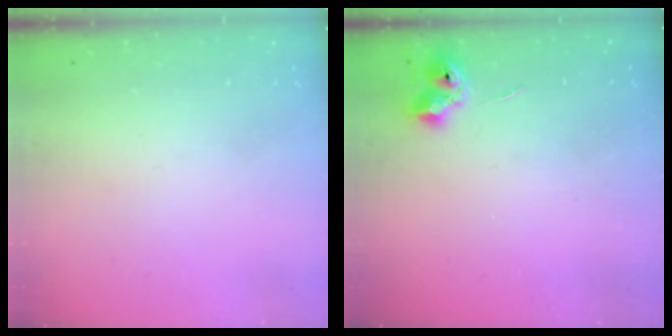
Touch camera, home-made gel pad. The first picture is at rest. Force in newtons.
{"total": 7.0, "press": 7.0, "slide": 0.7}